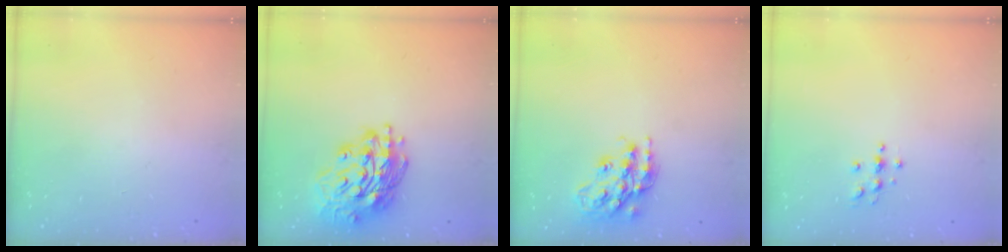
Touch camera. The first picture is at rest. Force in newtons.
{"total": 18.0, "press": 17.9, "slide": 1.8}
{"total": 17.5, "press": 17.5, "slide": 1.3}
{"total": 3.2, "press": 3.2, "slide": 0.5}